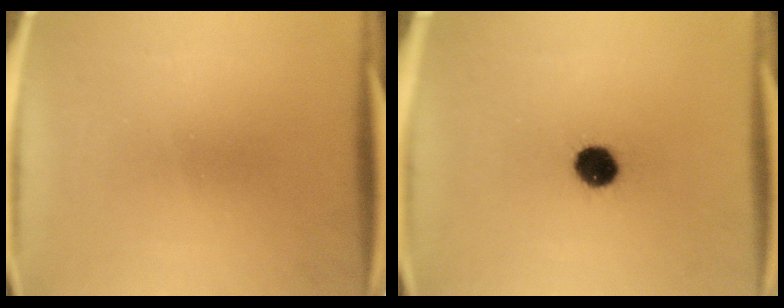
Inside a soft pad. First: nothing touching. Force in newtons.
{"total": 7.3}